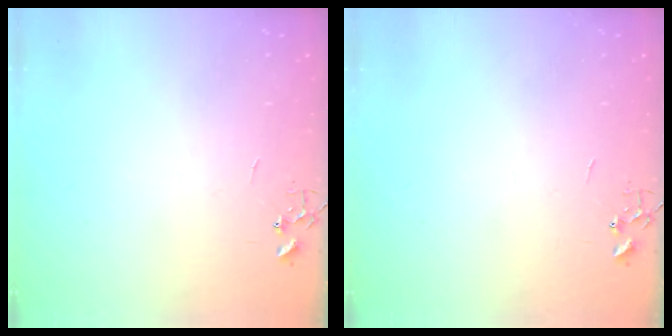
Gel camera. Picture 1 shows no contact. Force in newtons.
{"total": 0.0}